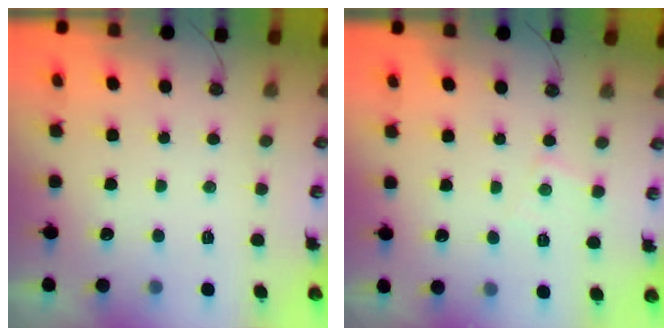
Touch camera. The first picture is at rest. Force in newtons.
{"total": 5.3, "press": 5.3, "slide": 0.4}